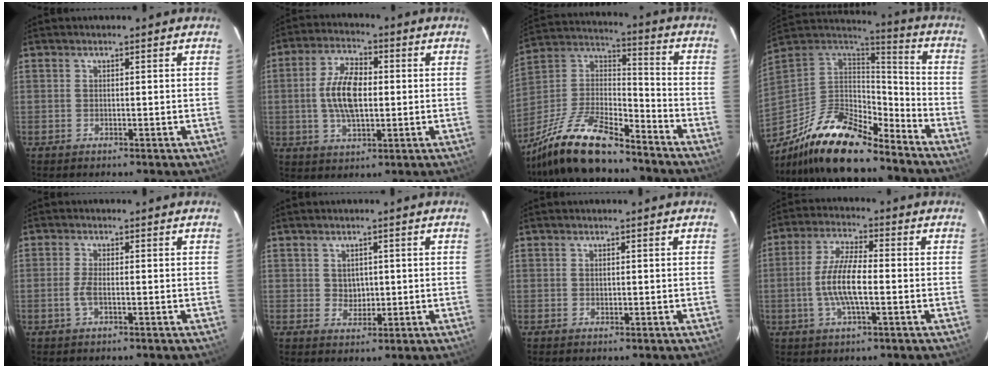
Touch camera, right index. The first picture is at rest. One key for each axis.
{"total": 10.3, "fx": 0.0, "fy": 5.1, "fz": 9.0, "tx": -0.177, "ty": 0.010, "tz": 0.002}
{"total": 18.7, "fx": -14.5, "fy": 5.1, "fz": 10.7, "tx": -0.232, "ty": -0.002, "tz": -0.265}
{"total": 20.3, "fx": -16.0, "fy": 6.6, "fz": 10.6, "tx": -0.221, "ty": -0.009, "tz": -0.291}
{"total": 2.4, "fx": -0.7, "fy": 0.6, "fz": 2.2, "tx": -0.049, "ty": -0.002, "tz": -0.014}
{"total": 2.9, "fx": 0.5, "fy": 2.7, "fz": 0.9, "tx": -0.012, "ty": 0.002, "tz": 0.014}
{"total": 0.5, "fx": 0.2, "fy": 0.5, "fz": 0.0, "tx": 0.000, "ty": 0.000, "tz": 0.006}
{"total": 8.8, "fx": -1.6, "fy": 2.3, "fz": 8.4, "tx": -0.169, "ty": 0.001, "tz": -0.033}